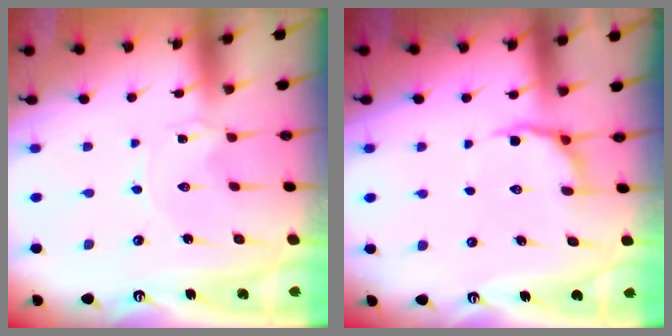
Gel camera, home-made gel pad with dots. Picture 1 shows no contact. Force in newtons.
{"total": 5.6, "press": 5.0, "slide": 2.4}